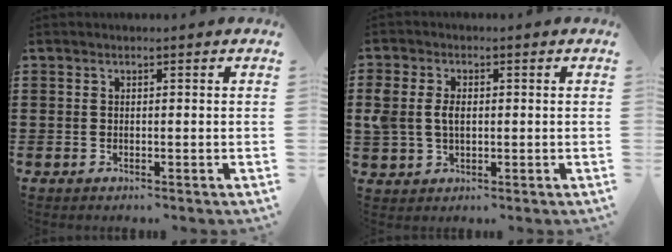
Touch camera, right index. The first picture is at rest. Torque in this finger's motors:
{"motor_torque": [0.77, 0.62, 0.27, 0.15]}